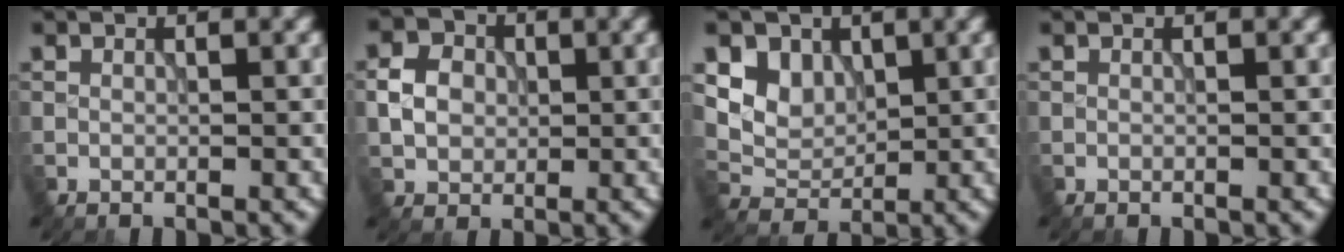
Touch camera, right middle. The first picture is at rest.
{"total": 3.1, "force": [0.1, 2.7, 1.5], "torque": [-0.023, 0.002, 0.000]}
{"total": 4.0, "force": [1.8, 3.1, 1.7], "torque": [-0.036, -0.011, 0.040]}
{"total": 0.0}